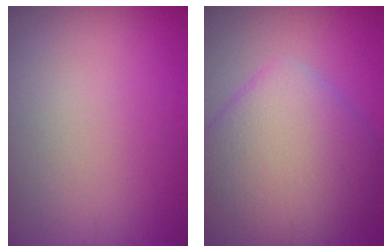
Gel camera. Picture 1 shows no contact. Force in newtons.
{"total": 8.3, "press": 8.3, "slide": 0.3}